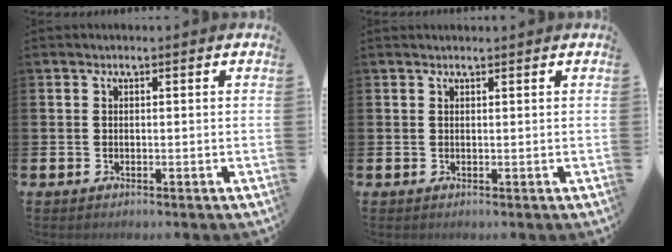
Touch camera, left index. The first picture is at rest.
{"total": 0.6, "force": [0.6, 0.0, 0.0], "torque": [0.010, -0.004, 0.009]}